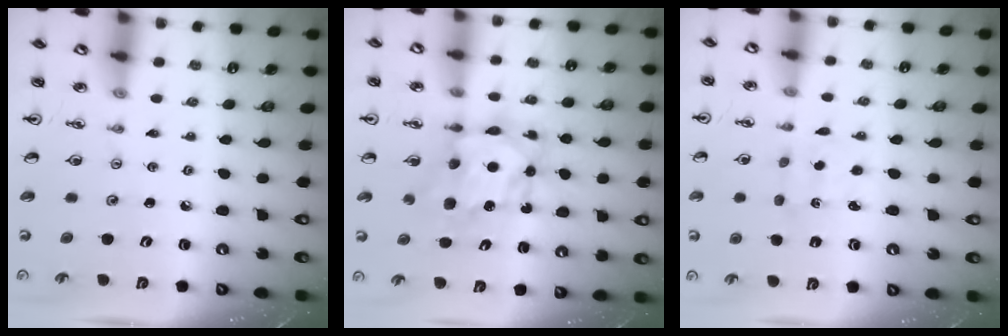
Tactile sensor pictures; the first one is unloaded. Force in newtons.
{"total": 8.3, "press": 8.2, "slide": 1.2}
{"total": 2.0, "press": 2.0, "slide": 0.4}